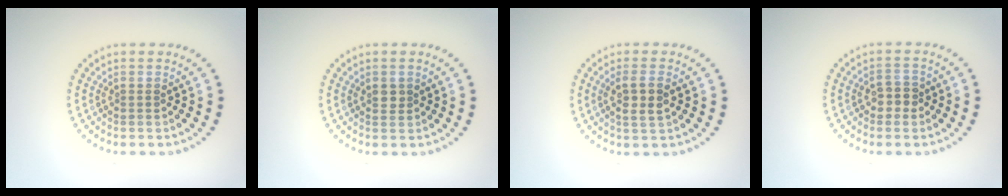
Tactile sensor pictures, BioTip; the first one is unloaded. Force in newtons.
{"total": 1.1, "press": 1.0, "slide": 0.4}
{"total": 2.6, "press": 2.5, "slide": 0.8}
{"total": 1.9, "press": 1.8, "slide": 0.6}